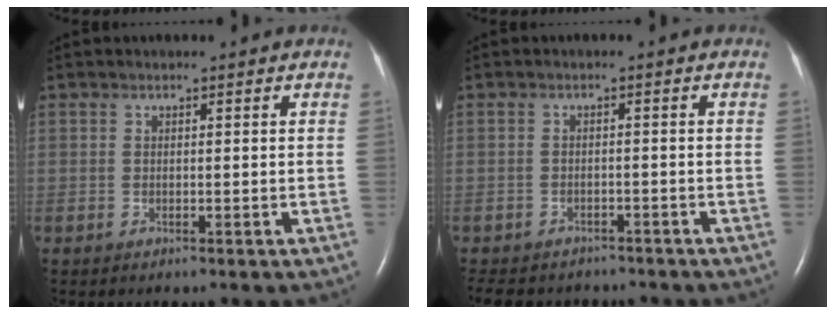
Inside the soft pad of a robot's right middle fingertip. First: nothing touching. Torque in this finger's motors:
{"motor_torque": [0.23, -0.23, 0.08, 0.03]}